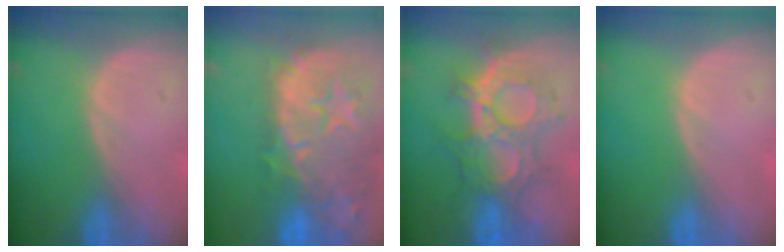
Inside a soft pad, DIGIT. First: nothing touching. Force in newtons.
{"total": 15.0, "press": 11.9, "slide": 9.0}
{"total": 9.4, "press": 9.4, "slide": 1.1}
{"total": 0.0}